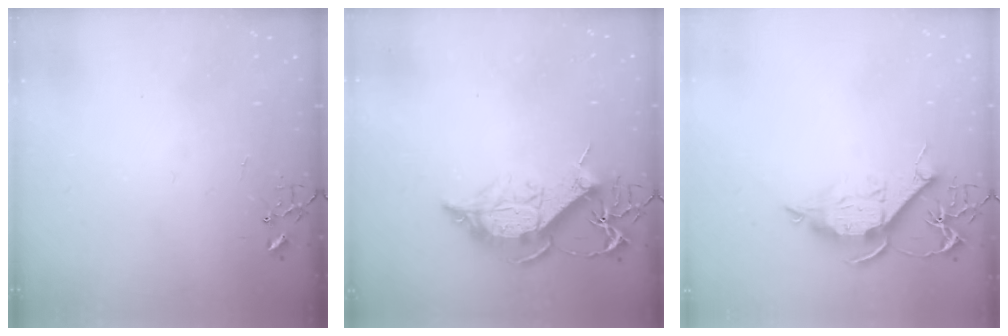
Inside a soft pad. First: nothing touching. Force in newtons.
{"total": 14.4, "press": 14.4, "slide": 1.2}
{"total": 10.6, "press": 10.6, "slide": 0.4}